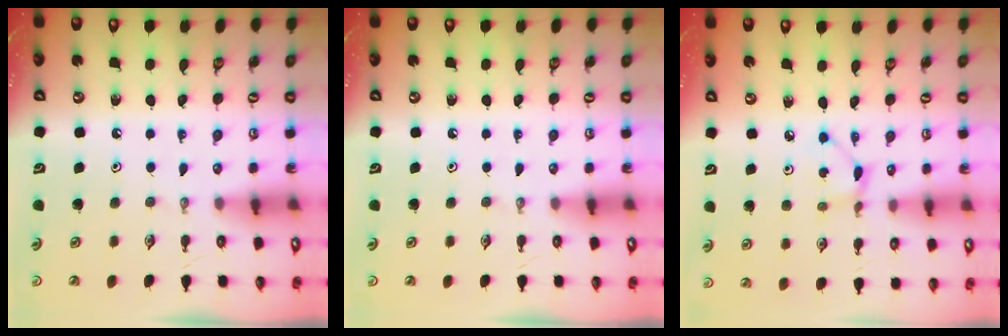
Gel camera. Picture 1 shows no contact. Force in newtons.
{"total": 0.0}
{"total": 3.6, "press": 3.5, "slide": 0.3}